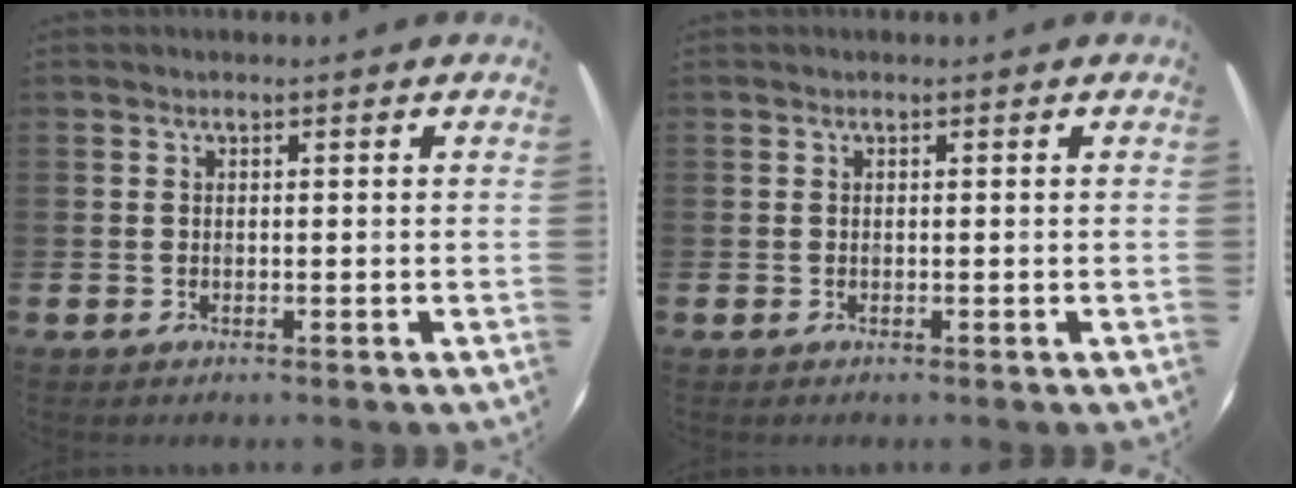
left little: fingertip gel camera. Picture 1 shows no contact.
{"total": 0.0}